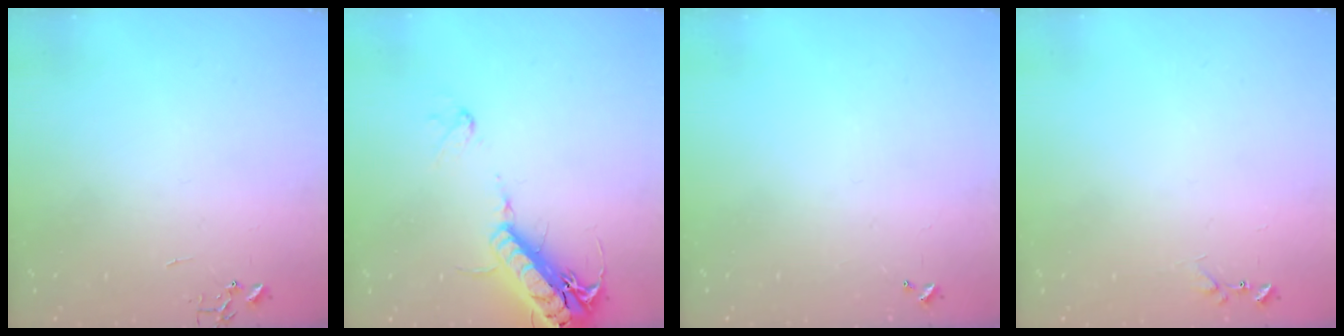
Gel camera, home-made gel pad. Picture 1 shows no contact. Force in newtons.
{"total": 19.9, "press": 19.5, "slide": 3.8}
{"total": 0.0}
{"total": 7.1, "press": 7.0, "slide": 0.5}